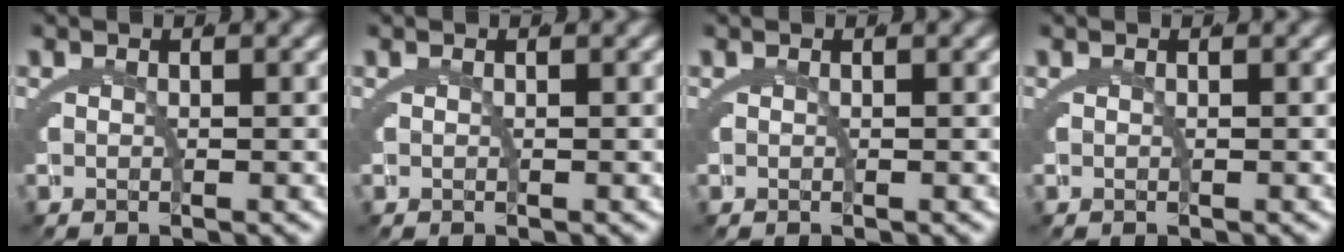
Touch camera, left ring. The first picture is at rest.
{"total": 0.0}
{"total": 0.0}
{"total": 0.0}